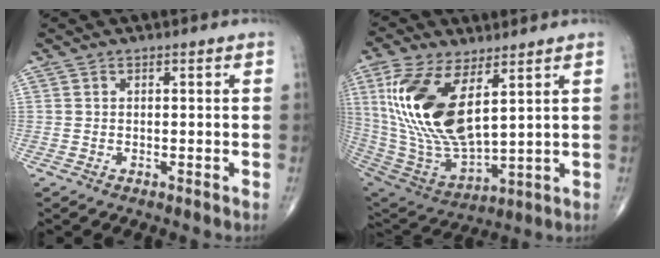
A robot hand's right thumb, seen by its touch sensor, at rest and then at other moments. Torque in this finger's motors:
{"motor_torque": [0.47, 4.53, 2.14, 0.62, 0.78]}